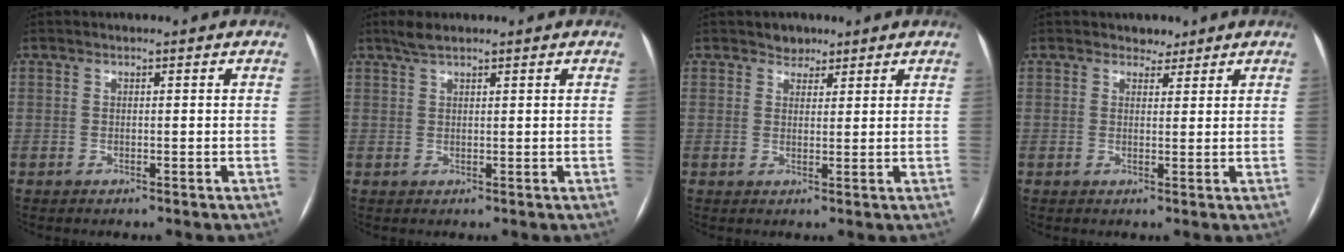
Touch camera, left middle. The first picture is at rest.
{"total": 2.2, "force": [1.8, 0.3, 1.3], "torque": [-0.030, 0.011, 0.037]}
{"total": 2.3, "force": [1.8, 1.4, 0.2], "torque": [-0.001, 0.003, 0.024]}
{"total": 2.1, "force": [1.6, 1.2, 0.2], "torque": [0.000, -0.001, 0.021]}